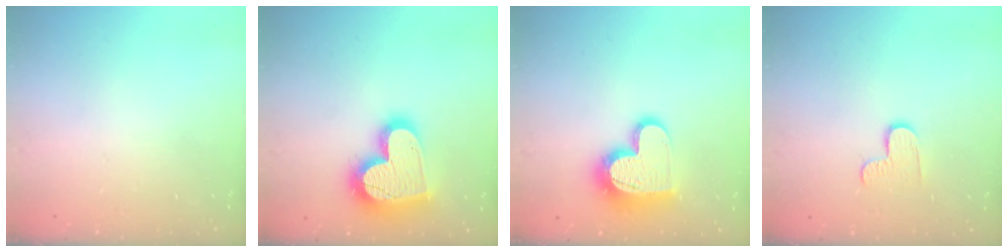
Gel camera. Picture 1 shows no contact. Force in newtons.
{"total": 20.1, "press": 20.1, "slide": 1.7}
{"total": 14.7, "press": 14.6, "slide": 1.1}
{"total": 4.5, "press": 4.5, "slide": 0.4}